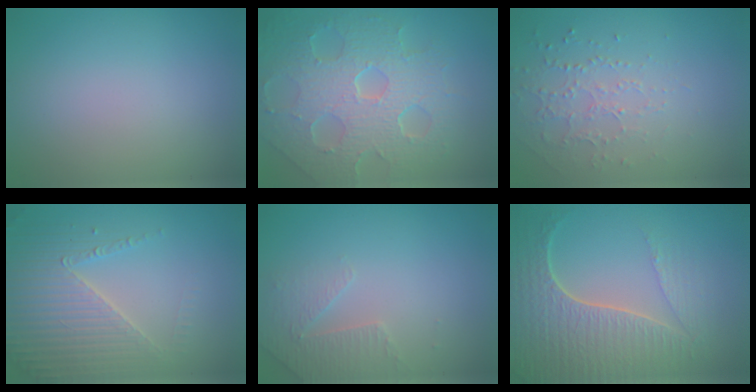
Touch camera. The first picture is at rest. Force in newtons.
{"total": 8.3, "press": 5.7, "slide": 6.0}
{"total": 1.5, "press": 1.2, "slide": 0.9}
{"total": 4.3, "press": 4.1, "slide": 1.4}
{"total": 2.3, "press": 2.2, "slide": 0.6}
{"total": 6.4, "press": 5.0, "slide": 4.0}